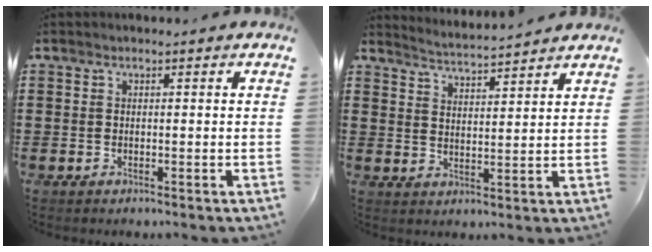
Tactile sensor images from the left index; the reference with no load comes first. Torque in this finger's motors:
{"motor_torque": [0.47, 0.70, -0.02, 0.01]}